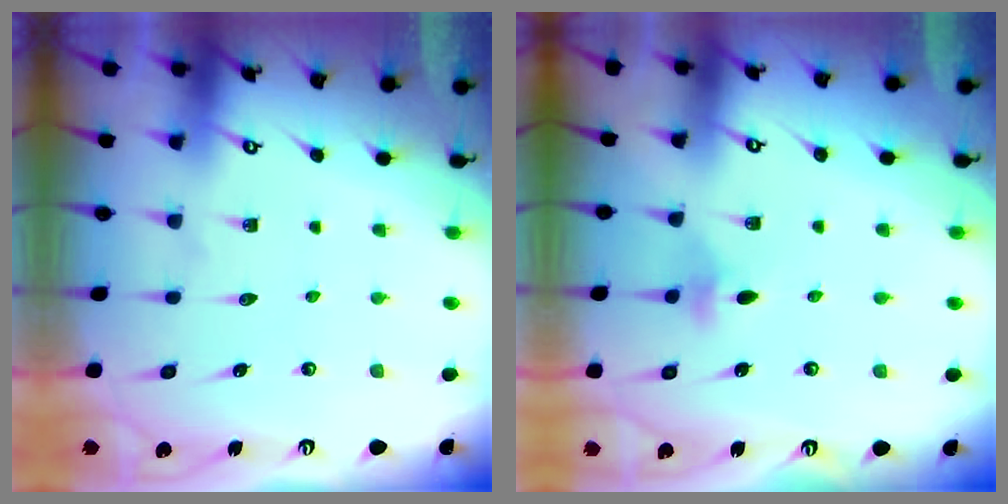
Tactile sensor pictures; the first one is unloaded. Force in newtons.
{"total": 3.4, "press": 3.3, "slide": 0.6}